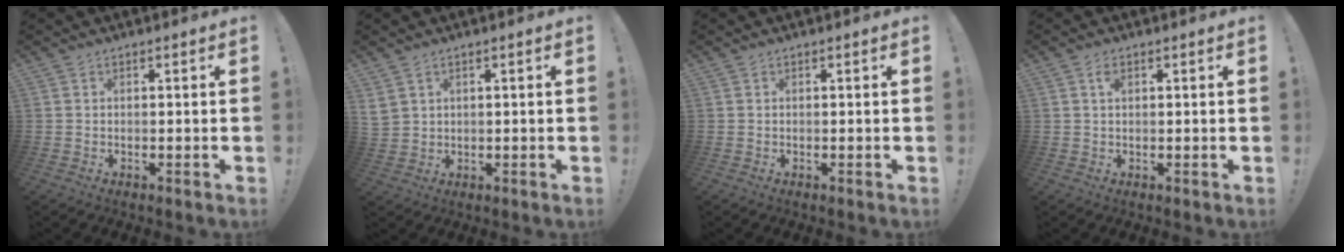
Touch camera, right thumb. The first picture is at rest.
{"total": 3.8, "force": [2.4, 2.5, 1.5], "torque": [-0.033, -0.009, 0.047]}
{"total": 0.0}
{"total": 1.9, "force": [1.0, 1.4, 1.0], "torque": [-0.006, -0.004, 0.014]}